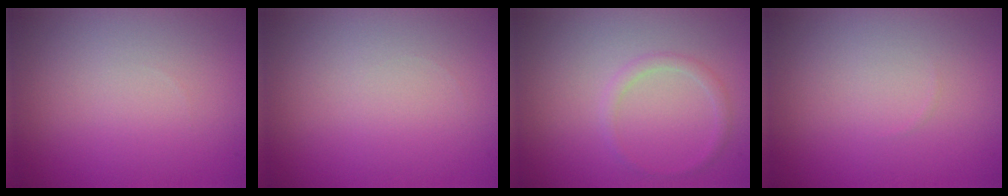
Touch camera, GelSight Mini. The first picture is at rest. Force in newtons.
{"total": 0.0}
{"total": 1.2, "press": 1.2, "slide": 0.2}
{"total": 0.0}